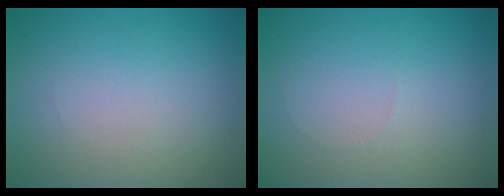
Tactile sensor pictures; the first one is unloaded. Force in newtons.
{"total": 0.0}